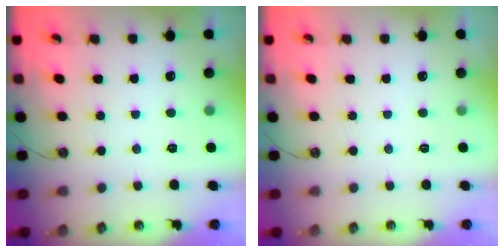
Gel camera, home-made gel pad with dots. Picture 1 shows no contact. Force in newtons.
{"total": 0.0}